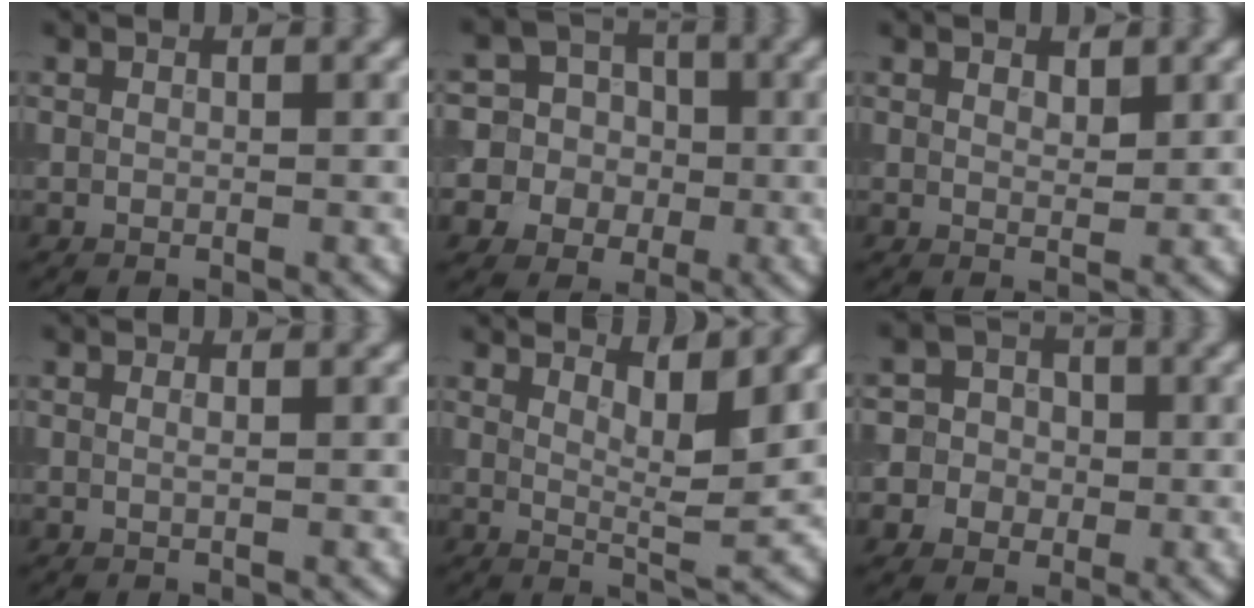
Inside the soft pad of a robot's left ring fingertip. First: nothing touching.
{"total": 10.1, "force": [0.1, 9.9, 2.2], "torque": [-0.079, 0.022, -0.006]}
{"total": 1.1, "force": [0.8, 0.6, 0.6], "torque": [-0.010, -0.001, 0.015]}
{"total": 0.7, "force": [0.2, 0.3, 0.6], "torque": [-0.007, 0.000, -0.001]}
{"total": 4.9, "force": [3.5, 0.8, 3.3], "torque": [-0.048, -0.003, 0.054]}
{"total": 7.6, "force": [-1.0, 7.3, 1.7], "torque": [-0.020, 0.016, -0.041]}